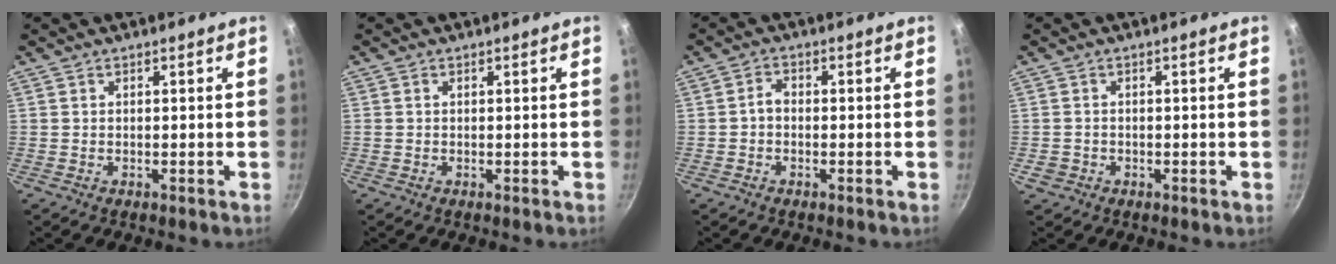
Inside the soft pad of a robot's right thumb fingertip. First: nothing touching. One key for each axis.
{"total": 0.5, "fx": 0.1, "fy": 0.4, "fz": 0.2, "tx": -0.002, "ty": 0.004, "tz": 0.001}
{"total": 2.2, "fx": -0.6, "fy": 1.6, "fz": 1.4, "tx": -0.024, "ty": 0.014, "tz": -0.015}
{"total": 2.0, "fx": -0.7, "fy": 1.7, "fz": 0.7, "tx": -0.012, "ty": 0.004, "tz": -0.007}